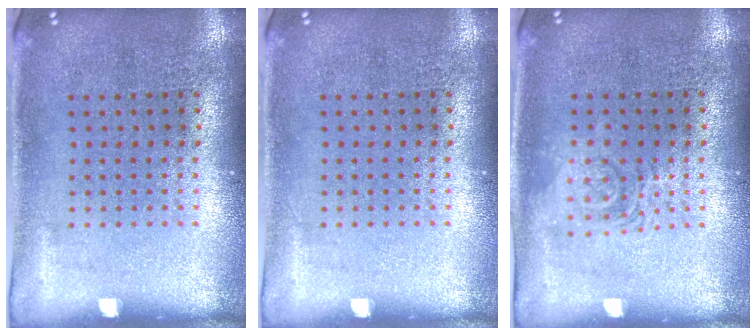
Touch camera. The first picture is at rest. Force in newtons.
{"total": 0.0}
{"total": 1.3, "press": 1.2, "slide": 0.3}